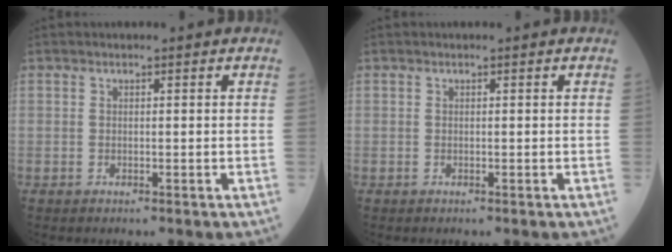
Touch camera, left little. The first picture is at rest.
{"total": 0.0}